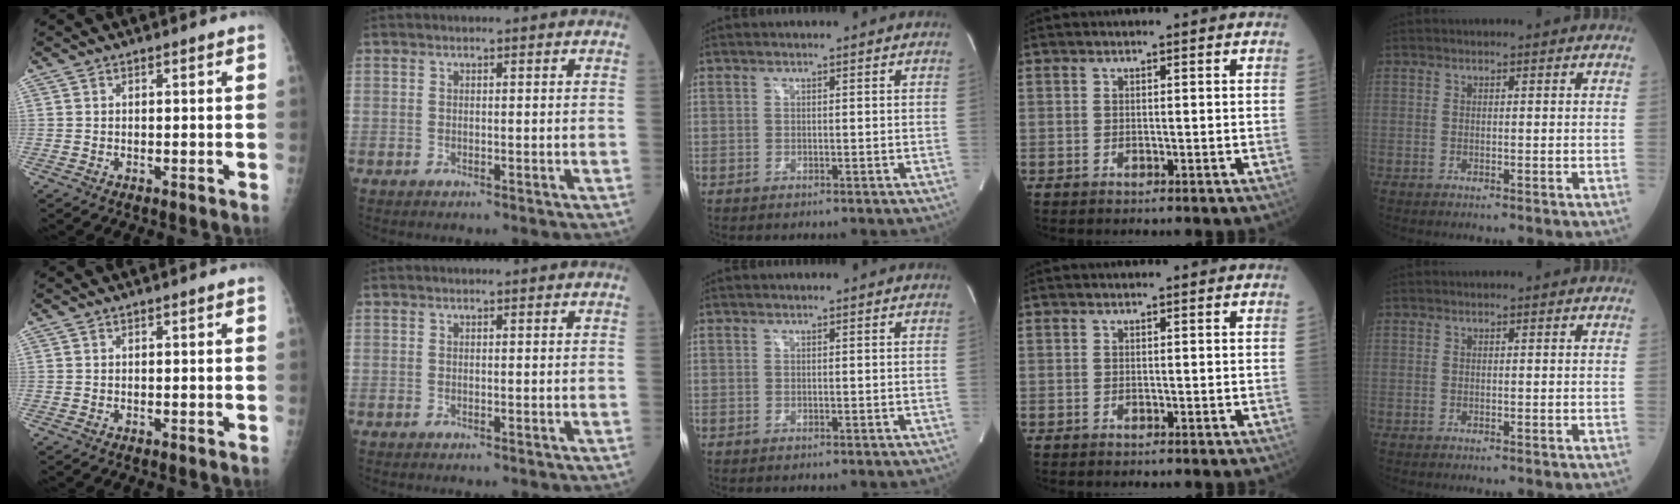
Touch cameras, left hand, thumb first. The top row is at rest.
{}